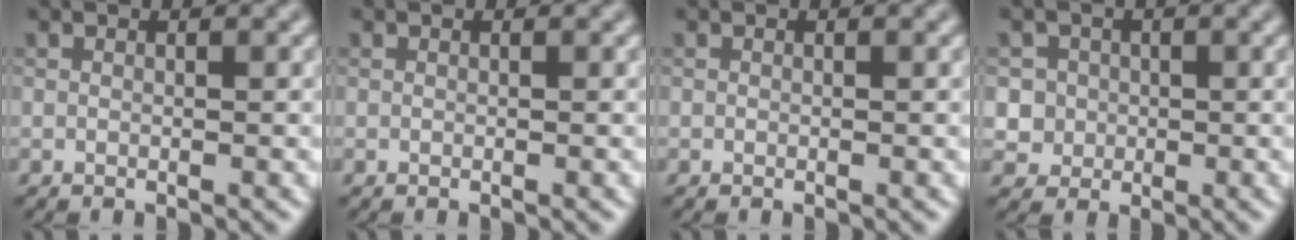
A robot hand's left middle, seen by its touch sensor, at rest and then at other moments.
{"total": 0.0}
{"total": 0.0}
{"total": 3.5, "force": [0.3, 3.4, 0.8], "torque": [0.001, 0.019, 0.005]}